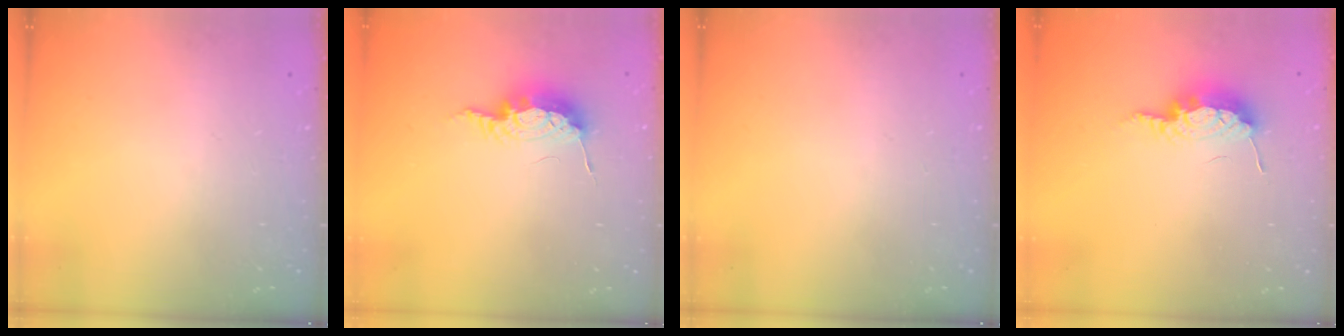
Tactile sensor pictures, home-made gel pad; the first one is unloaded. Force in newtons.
{"total": 8.5, "press": 8.4, "slide": 1.1}
{"total": 0.0}
{"total": 8.2, "press": 8.2, "slide": 0.8}